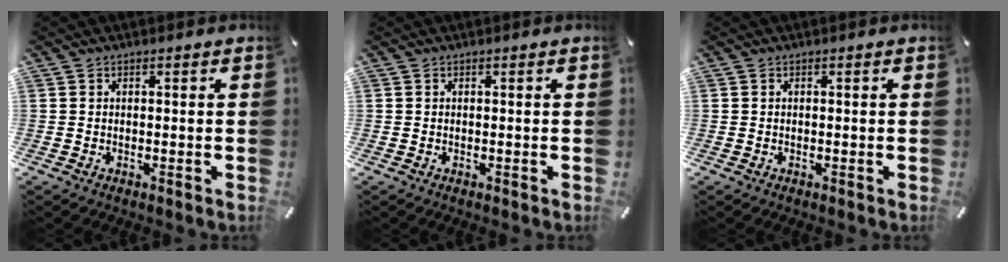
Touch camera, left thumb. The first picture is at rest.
{"total": 0.0}
{"total": 0.0}